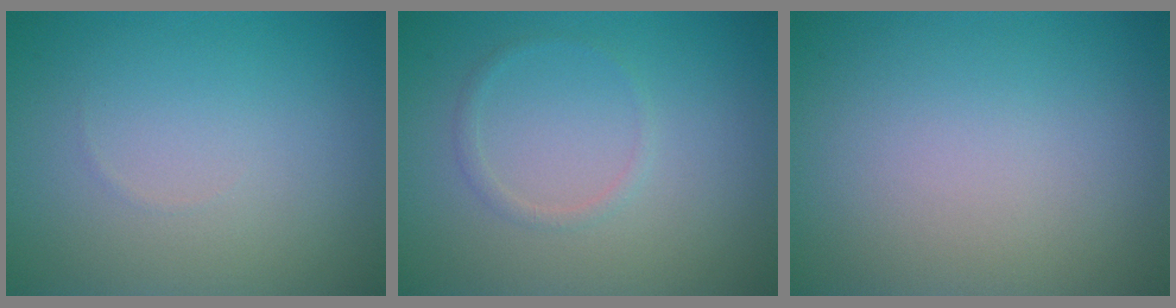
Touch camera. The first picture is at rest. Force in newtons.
{"total": 0.9, "press": 0.9, "slide": 0.1}
{"total": 0.0}